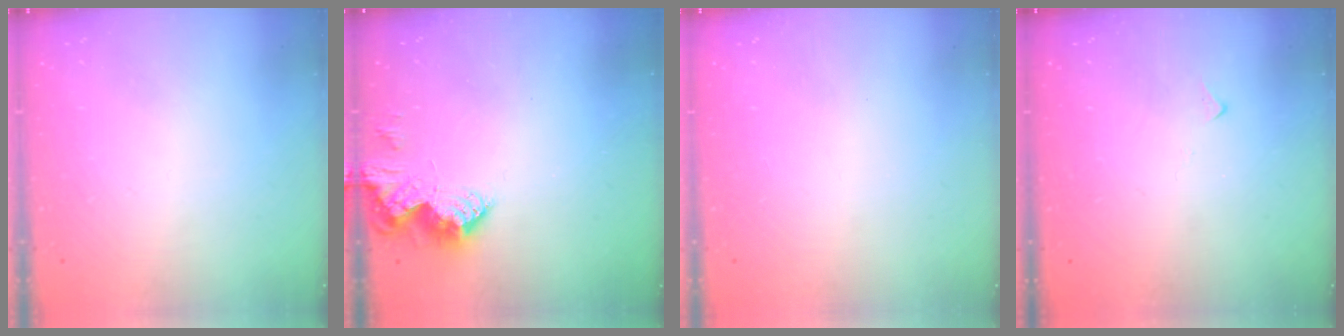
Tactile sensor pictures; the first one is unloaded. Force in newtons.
{"total": 12.7, "press": 12.7, "slide": 0.9}
{"total": 0.9, "press": 0.9, "slide": 0.1}
{"total": 5.4, "press": 5.4, "slide": 0.7}